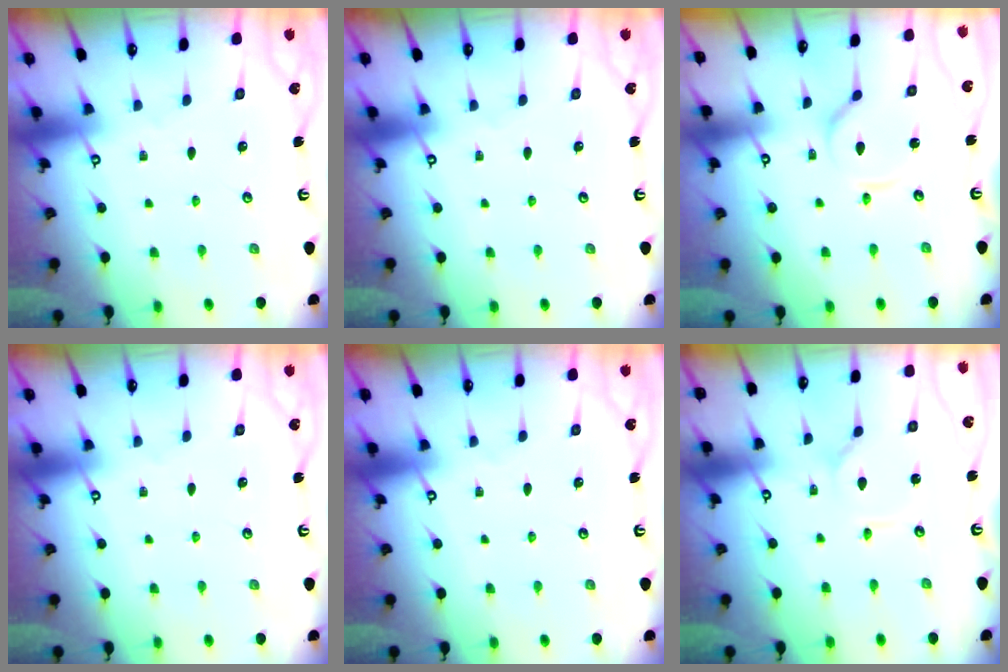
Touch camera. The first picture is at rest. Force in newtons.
{"total": 0.0}
{"total": 7.1, "press": 7.1, "slide": 0.7}
{"total": 0.0}
{"total": 0.0}
{"total": 2.4, "press": 2.4, "slide": 0.2}